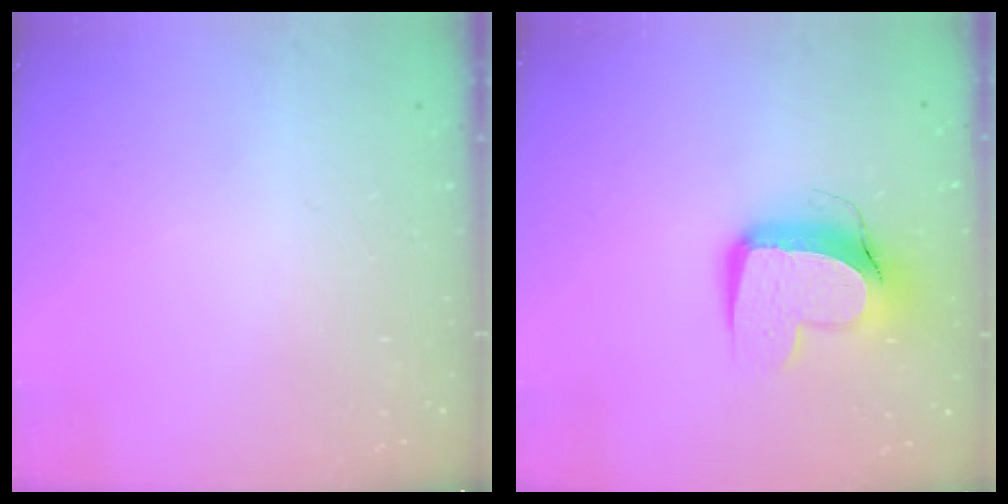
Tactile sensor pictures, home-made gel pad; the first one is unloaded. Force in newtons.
{"total": 13.0, "press": 12.9, "slide": 1.7}